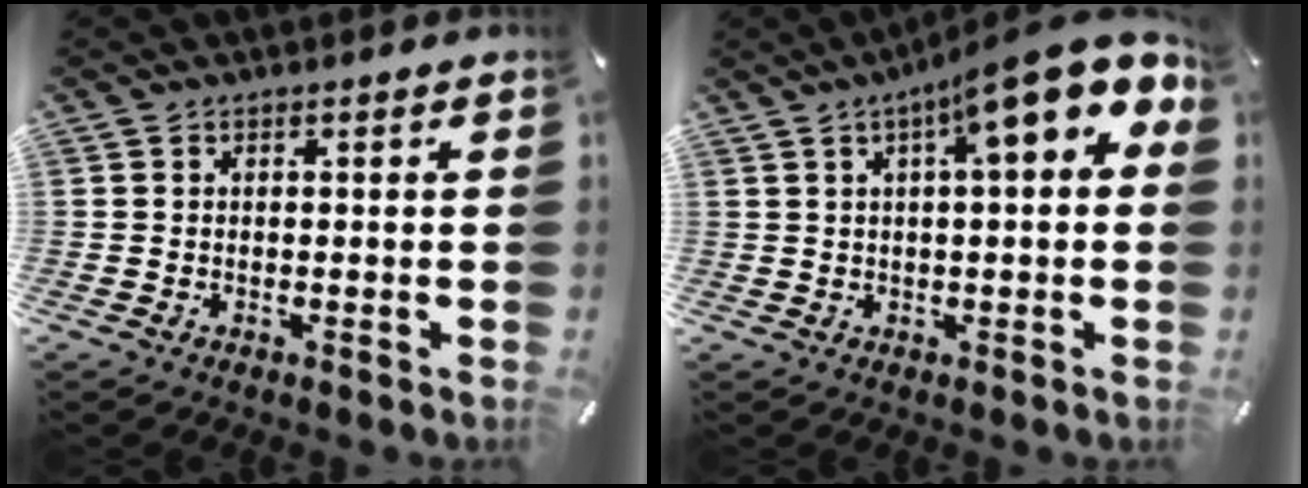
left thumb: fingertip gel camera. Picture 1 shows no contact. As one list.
[{"total": 13.5, "force": [6.8, 2.7, 11.3], "torque": [-0.175, -0.041, 0.106]}]